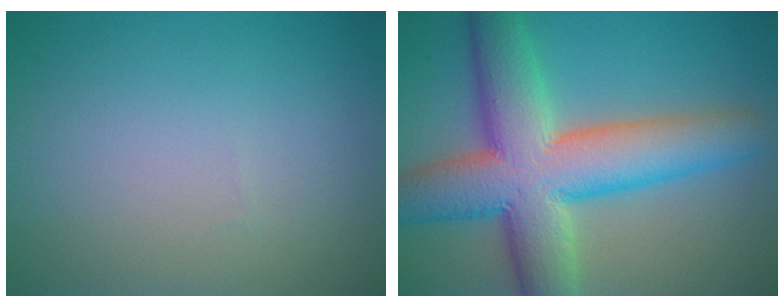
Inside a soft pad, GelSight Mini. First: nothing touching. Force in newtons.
{"total": 11.9, "press": 11.9, "slide": 0.5}